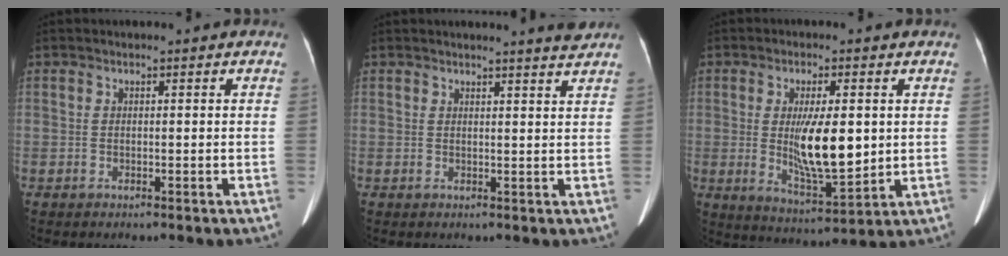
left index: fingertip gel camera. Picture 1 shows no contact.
{"total": 2.9, "force": [2.7, -0.8, 0.8], "torque": [-0.015, -0.015, 0.026]}
{"total": 10.2, "force": [0.6, 2.6, 9.8], "torque": [-0.174, -0.021, 0.017]}